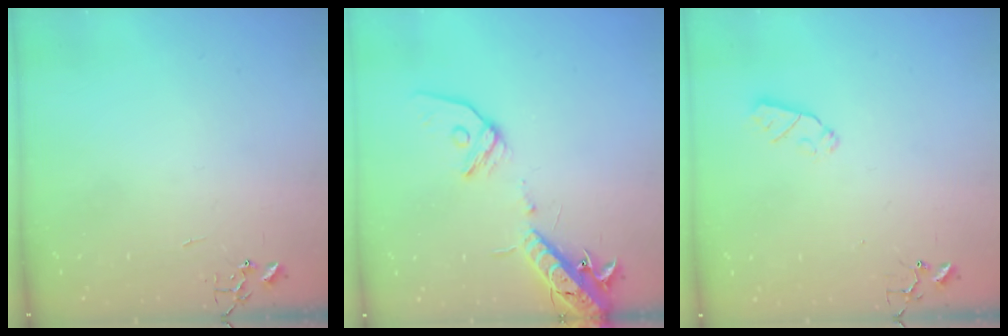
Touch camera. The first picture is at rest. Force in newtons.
{"total": 15.4, "press": 15.0, "slide": 3.5}
{"total": 5.5, "press": 5.5, "slide": 0.4}